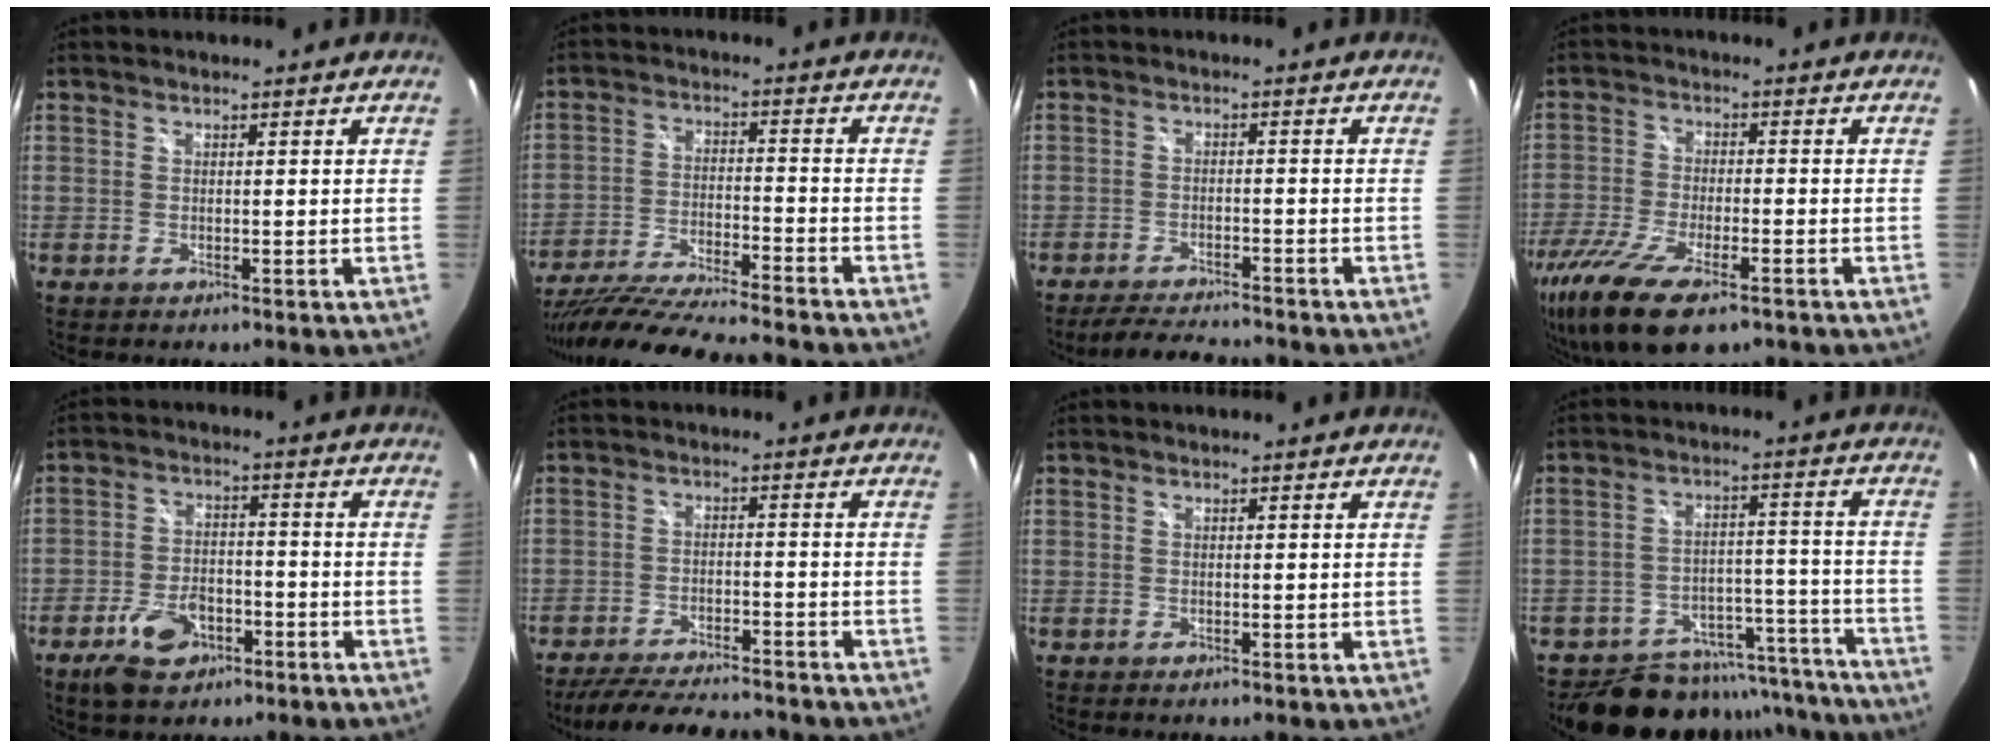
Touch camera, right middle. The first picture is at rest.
{"total": 20.0, "force": [-17.4, 1.6, 9.6], "torque": [-0.184, -0.043, -0.285]}
{"total": 7.1, "force": [-6.6, 1.1, 2.5], "torque": [-0.067, -0.001, -0.102]}
{"total": 15.3, "force": [-9.9, 5.0, 10.5], "torque": [-0.232, -0.055, -0.180]}
{"total": 9.1, "force": [-5.3, 5.2, 5.3], "torque": [-0.119, 0.003, -0.084]}
{"total": 15.4, "force": [-13.4, 3.6, 6.6], "torque": [-0.138, -0.008, -0.198]}
{"total": 0.0}
{"total": 18.6, "force": [-16.4, 8.0, 3.8], "torque": [-0.076, 0.055, -0.204]}